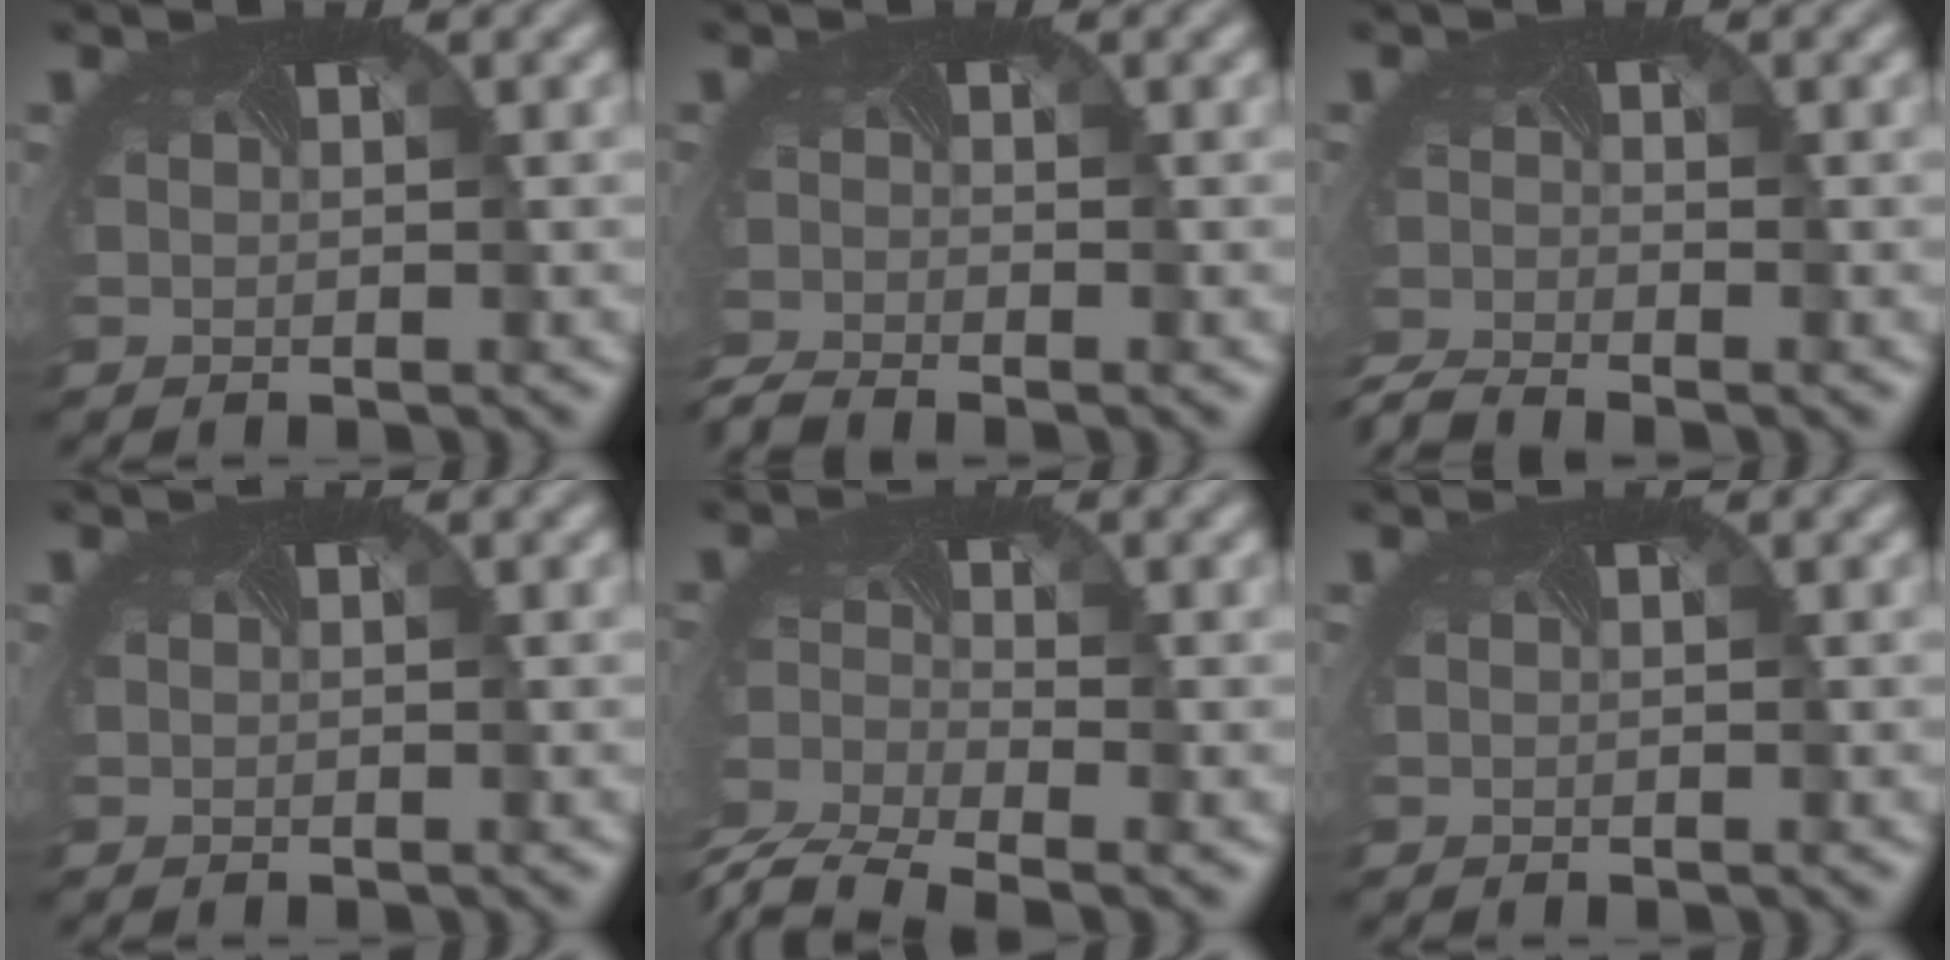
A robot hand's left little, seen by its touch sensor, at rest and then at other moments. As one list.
[{"total": 2.5, "force": [-2.5, -0.1, 0.2], "torque": [-0.014, -0.020, -0.056]}, {"total": 3.3, "force": [-3.2, 0.1, 0.6], "torque": [-0.020, -0.025, -0.070]}, {"total": 0.0}, {"total": 6.7, "force": [-5.8, 2.1, 2.6], "torque": [-0.067, -0.040, -0.098]}, {"total": 0.0}]